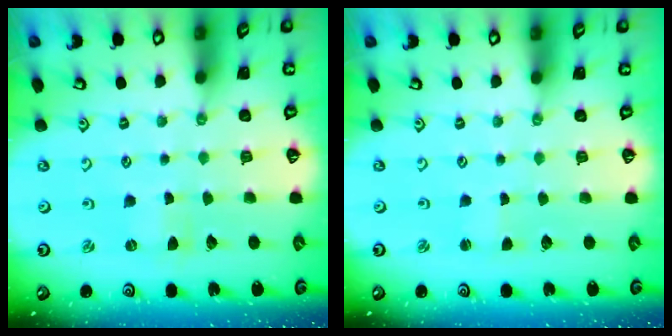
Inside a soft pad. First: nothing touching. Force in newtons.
{"total": 0.0}